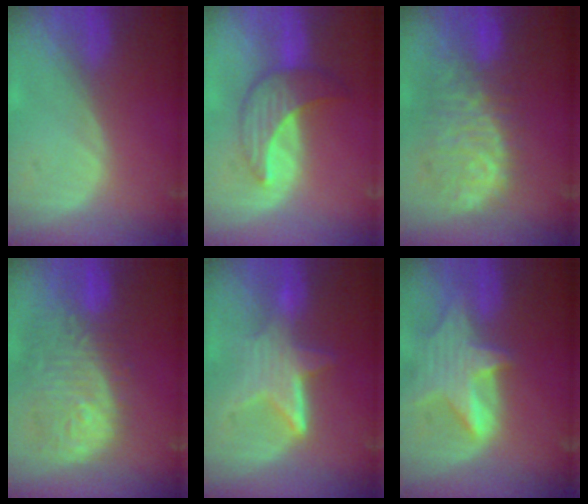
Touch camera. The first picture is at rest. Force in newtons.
{"total": 7.0, "press": 6.9, "slide": 1.5}
{"total": 11.1, "press": 9.6, "slide": 5.6}
{"total": 12.0, "press": 10.7, "slide": 5.5}
{"total": 6.6, "press": 6.0, "slide": 2.7}
{"total": 8.1, "press": 7.4, "slide": 3.3}